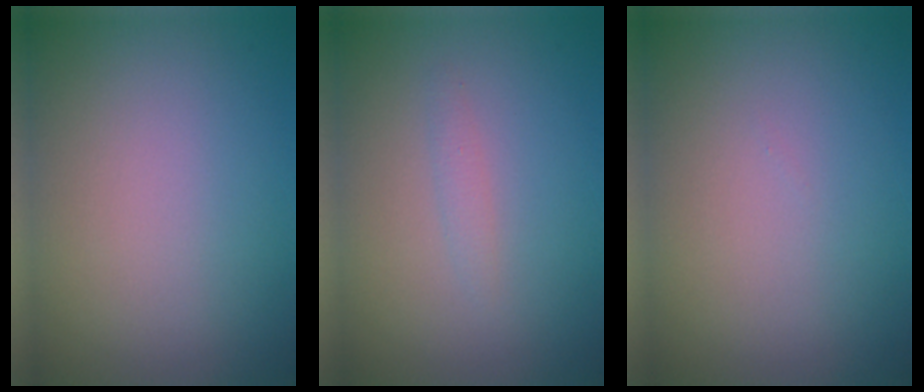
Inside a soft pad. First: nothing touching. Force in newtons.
{"total": 0.9, "press": 0.9, "slide": 0.0}
{"total": 0.0}